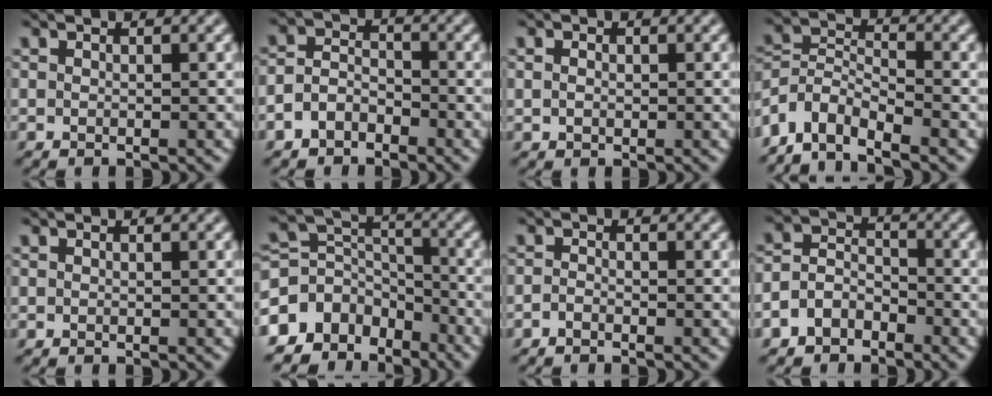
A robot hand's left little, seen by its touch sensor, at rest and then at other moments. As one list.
[{"total": 2.9, "force": [-1.7, 2.0, 1.3], "torque": [-0.028, 0.009, -0.037]}, {"total": 0.8, "force": [0.0, 0.7, 0.5], "torque": [-0.012, 0.002, -0.001]}, {"total": 4.9, "force": [-4.1, 1.9, 2.0], "torque": [-0.038, 0.002, -0.091]}, {"total": 0.0}, {"total": 7.6, "force": [-5.2, 5.0, 2.5], "torque": [-0.039, 0.019, -0.103]}, {"total": 0.9, "force": [-0.8, 0.2, 0.4], "torque": [-0.010, 0.002, -0.017]}, {"total": 3.3, "force": [-2.1, 2.2, 1.1], "torque": [-0.026, 0.009, -0.045]}]